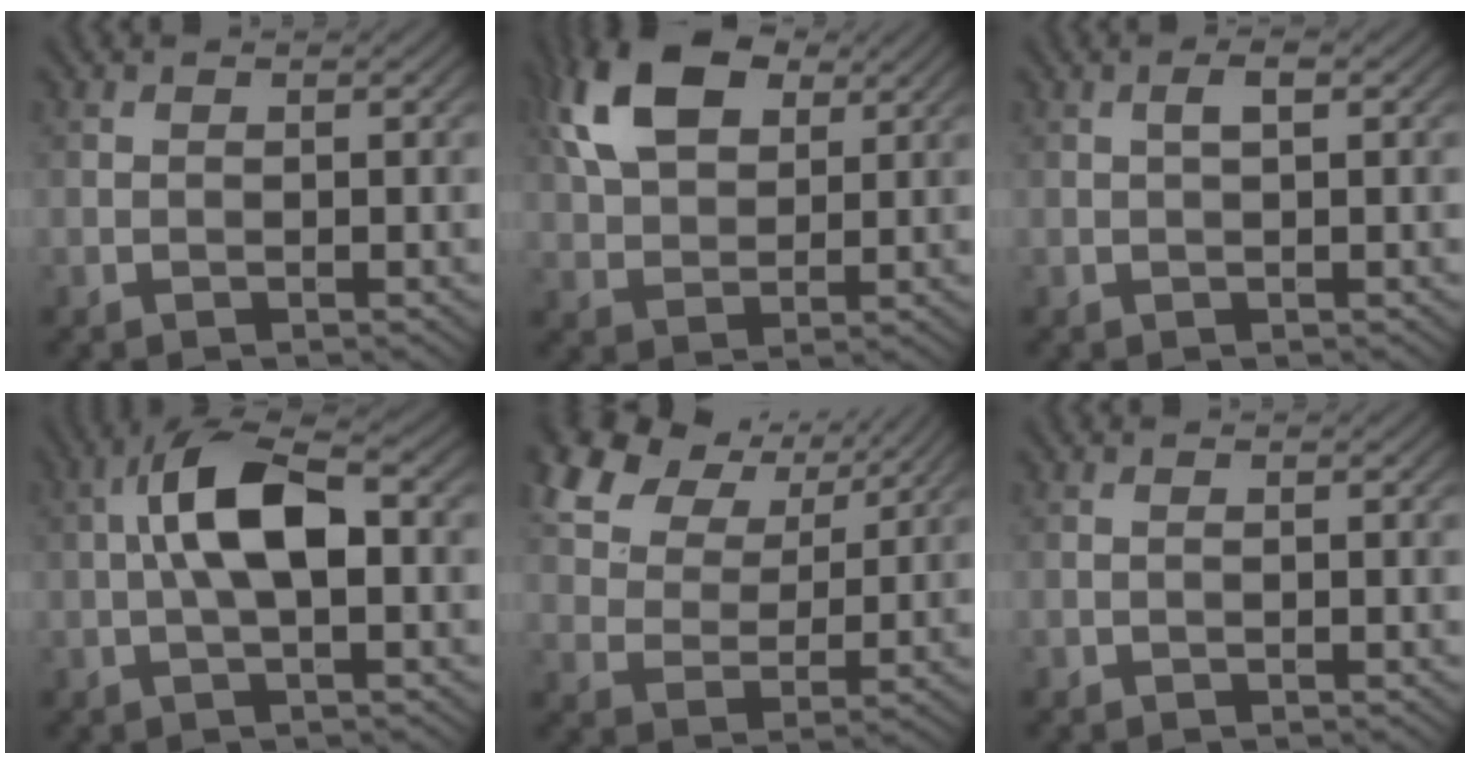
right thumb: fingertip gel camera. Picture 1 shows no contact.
{"total": 11.9, "force": [5.2, 7.0, 8.1], "torque": [-0.194, 0.029, 0.098]}
{"total": 1.5, "force": [0.4, 0.4, 1.4], "torque": [-0.027, 0.004, 0.005]}
{"total": 8.5, "force": [0.4, 3.3, 7.9], "torque": [-0.155, 0.024, -0.002]}
{"total": 11.2, "force": [6.6, 6.8, 6.0], "torque": [-0.171, 0.014, 0.126]}
{"total": 0.0}